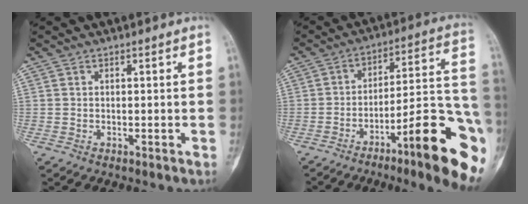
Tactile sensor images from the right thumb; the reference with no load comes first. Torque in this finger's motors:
{"motor_torque": [0.75, 0.84, 1.26, -1.31, 0.13]}